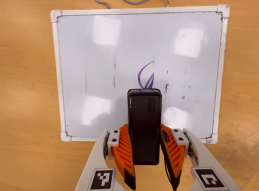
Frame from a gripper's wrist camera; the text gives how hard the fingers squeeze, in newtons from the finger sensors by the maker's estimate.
{"total": 7.7, "left": 6.5, "right": 9.0}